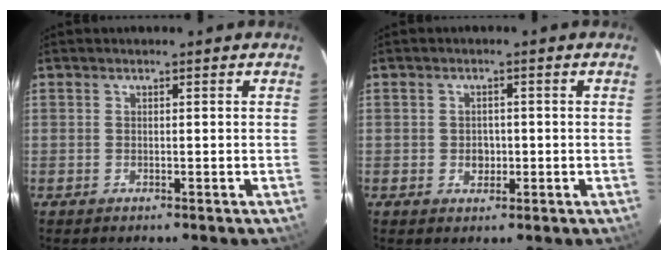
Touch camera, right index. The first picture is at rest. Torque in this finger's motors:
{"motor_torque": [0.16, 0.06, 0.06, 0.02]}